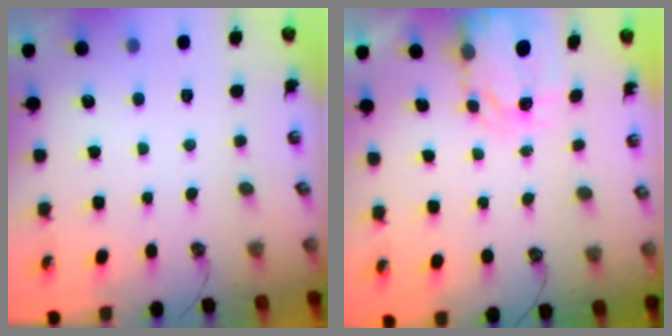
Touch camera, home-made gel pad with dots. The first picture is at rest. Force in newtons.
{"total": 3.8, "press": 3.8, "slide": 0.1}